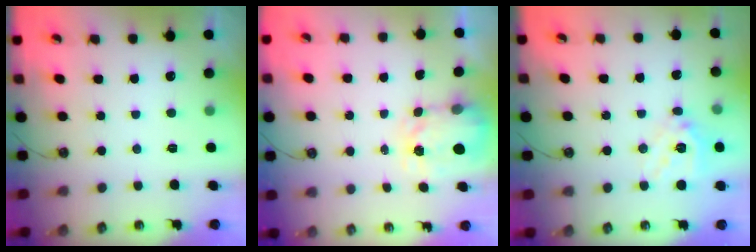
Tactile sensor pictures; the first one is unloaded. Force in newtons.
{"total": 3.6, "press": 3.5, "slide": 0.5}
{"total": 13.7, "press": 13.6, "slide": 2.1}